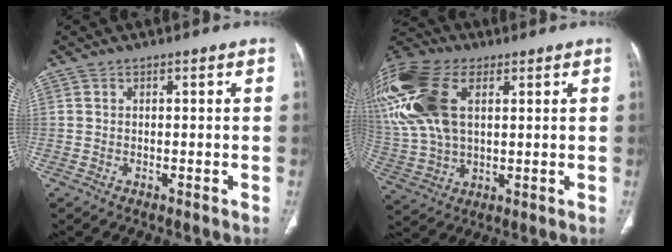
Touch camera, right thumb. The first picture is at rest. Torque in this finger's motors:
{"motor_torque": [2.39, 2.61, 2.09, 0.66, 0.33]}